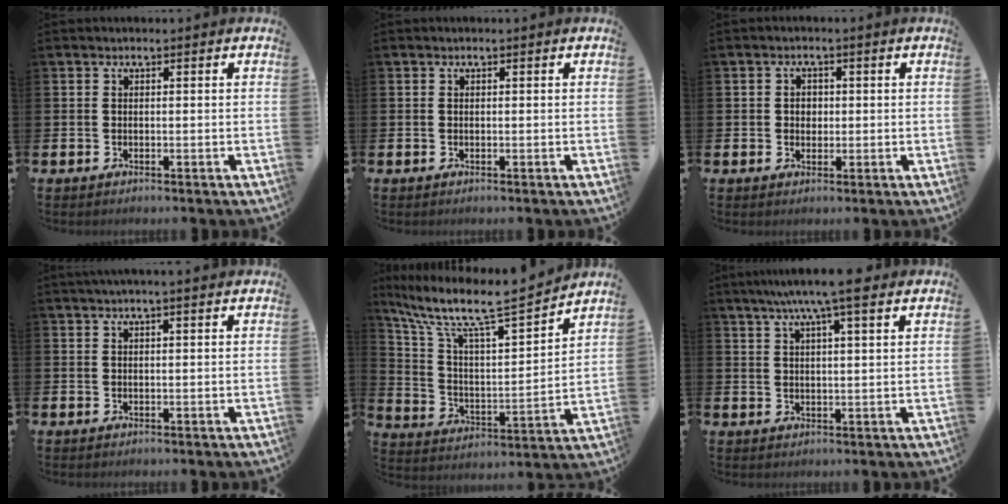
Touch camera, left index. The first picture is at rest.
{"total": 0.0}
{"total": 2.0, "force": [0.3, 1.7, 0.9], "torque": [-0.006, 0.004, 0.000]}
{"total": 1.3, "force": [1.1, -0.2, 0.8], "torque": [-0.021, 0.004, 0.021]}
{"total": 9.5, "force": [7.7, 1.6, 5.2], "torque": [-0.143, -0.049, 0.126]}
{"total": 6.6, "force": [5.4, 0.5, 3.8], "torque": [-0.078, -0.012, 0.093]}